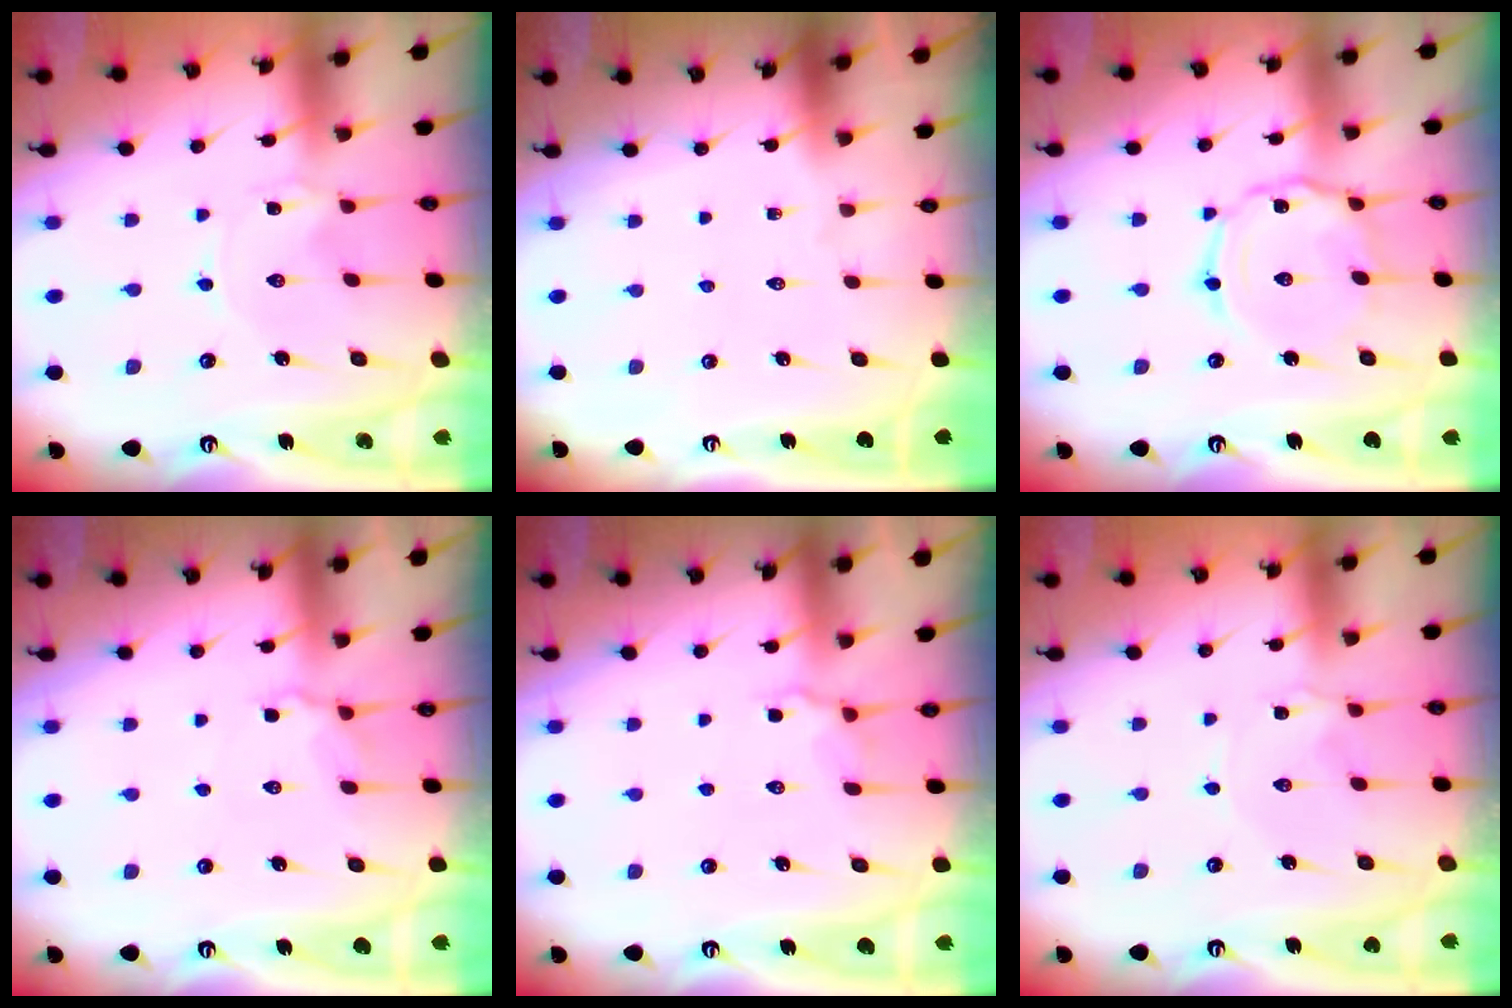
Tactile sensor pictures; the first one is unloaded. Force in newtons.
{"total": 0.0}
{"total": 8.0, "press": 8.0, "slide": 0.5}
{"total": 3.9, "press": 3.7, "slide": 1.2}
{"total": 4.2, "press": 4.0, "slide": 1.4}
{"total": 1.8, "press": 1.8, "slide": 0.3}